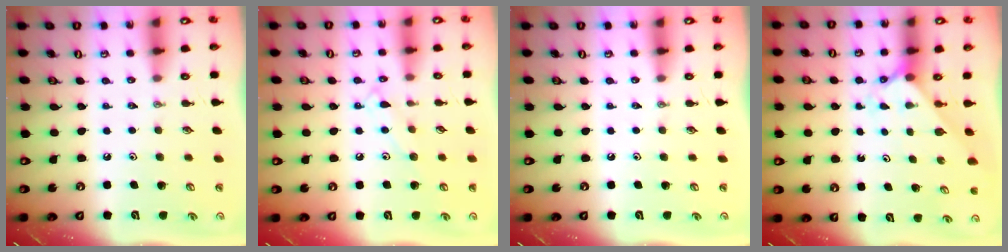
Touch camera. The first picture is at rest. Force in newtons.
{"total": 8.1, "press": 8.1, "slide": 0.6}
{"total": 0.0}
{"total": 2.2, "press": 2.2, "slide": 0.2}